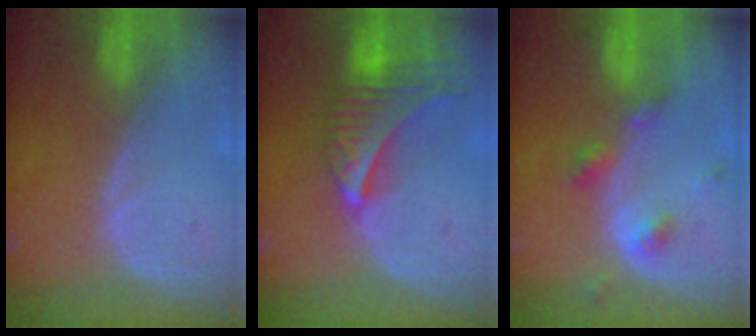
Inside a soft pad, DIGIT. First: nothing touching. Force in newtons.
{"total": 9.2, "press": 8.1, "slide": 4.3}
{"total": 4.6, "press": 4.1, "slide": 2.0}